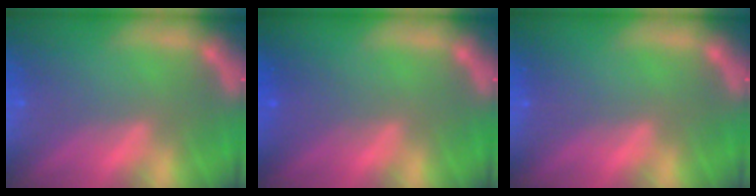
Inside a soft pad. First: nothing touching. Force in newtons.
{"total": 1.9}
{"total": 0.0}